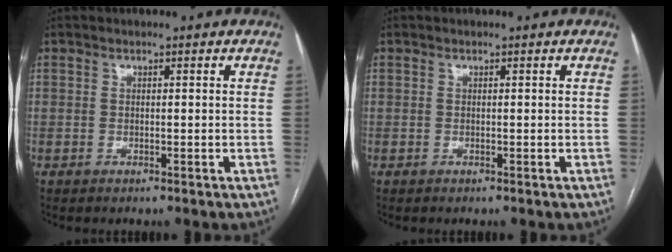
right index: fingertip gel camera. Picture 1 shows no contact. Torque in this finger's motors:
{"motor_torque": [0.00, 0.00, 0.00, 0.01]}